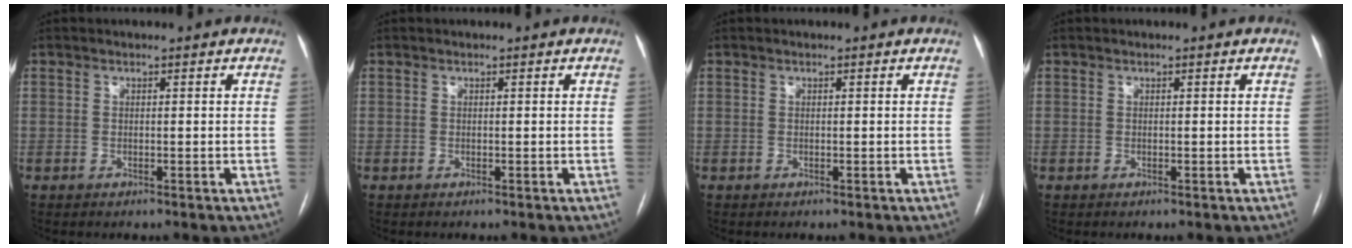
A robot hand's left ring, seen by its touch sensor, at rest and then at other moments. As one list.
[{"total": 0.0}, {"total": 0.0}, {"total": 0.0}]